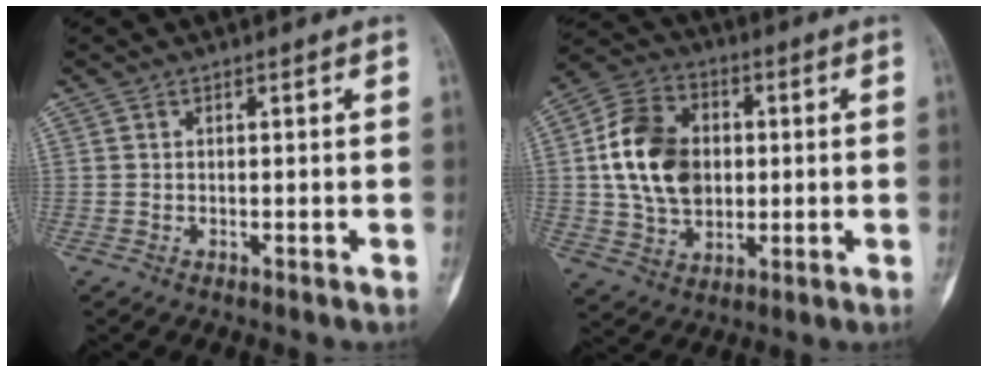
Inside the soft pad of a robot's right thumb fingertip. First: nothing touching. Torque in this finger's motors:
{"motor_torque": [1.37, 1.88, 1.11, -1.23, 0.08]}